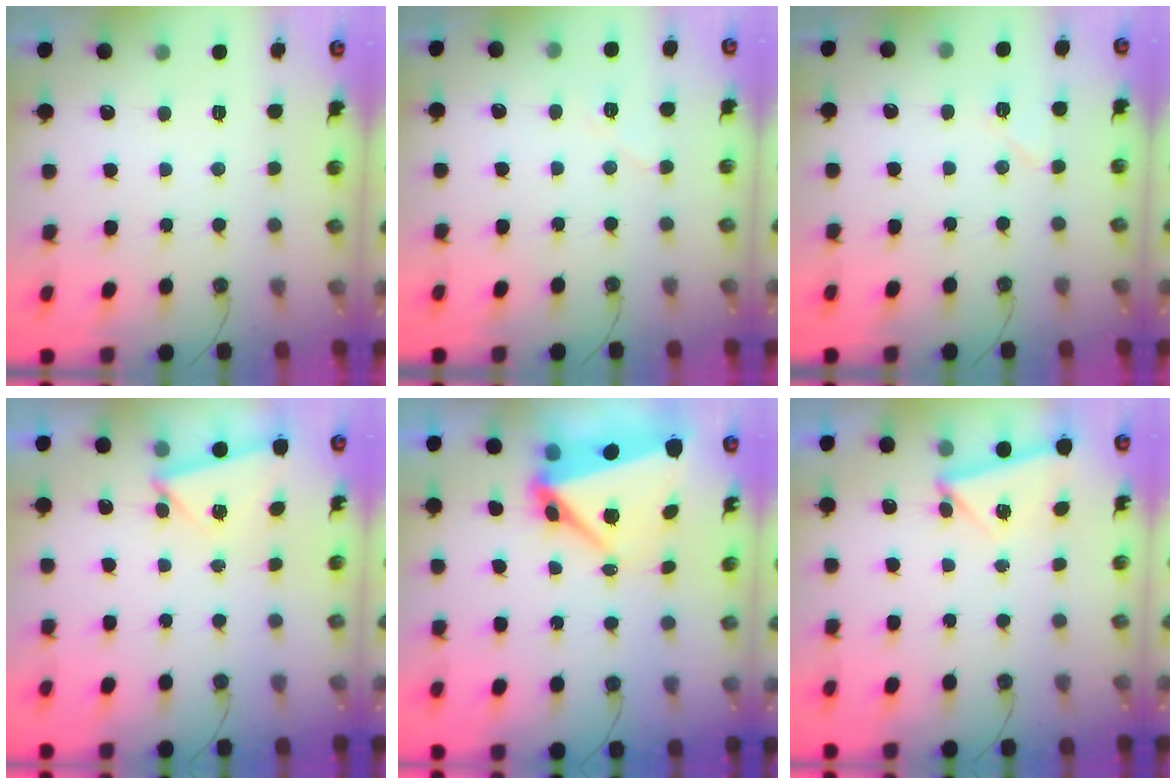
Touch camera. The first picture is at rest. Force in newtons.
{"total": 5.5, "press": 5.0, "slide": 2.3}
{"total": 5.3, "press": 5.1, "slide": 1.5}
{"total": 3.3, "press": 2.8, "slide": 1.7}
{"total": 7.6, "press": 7.4, "slide": 1.7}
{"total": 4.4, "press": 3.8, "slide": 2.2}